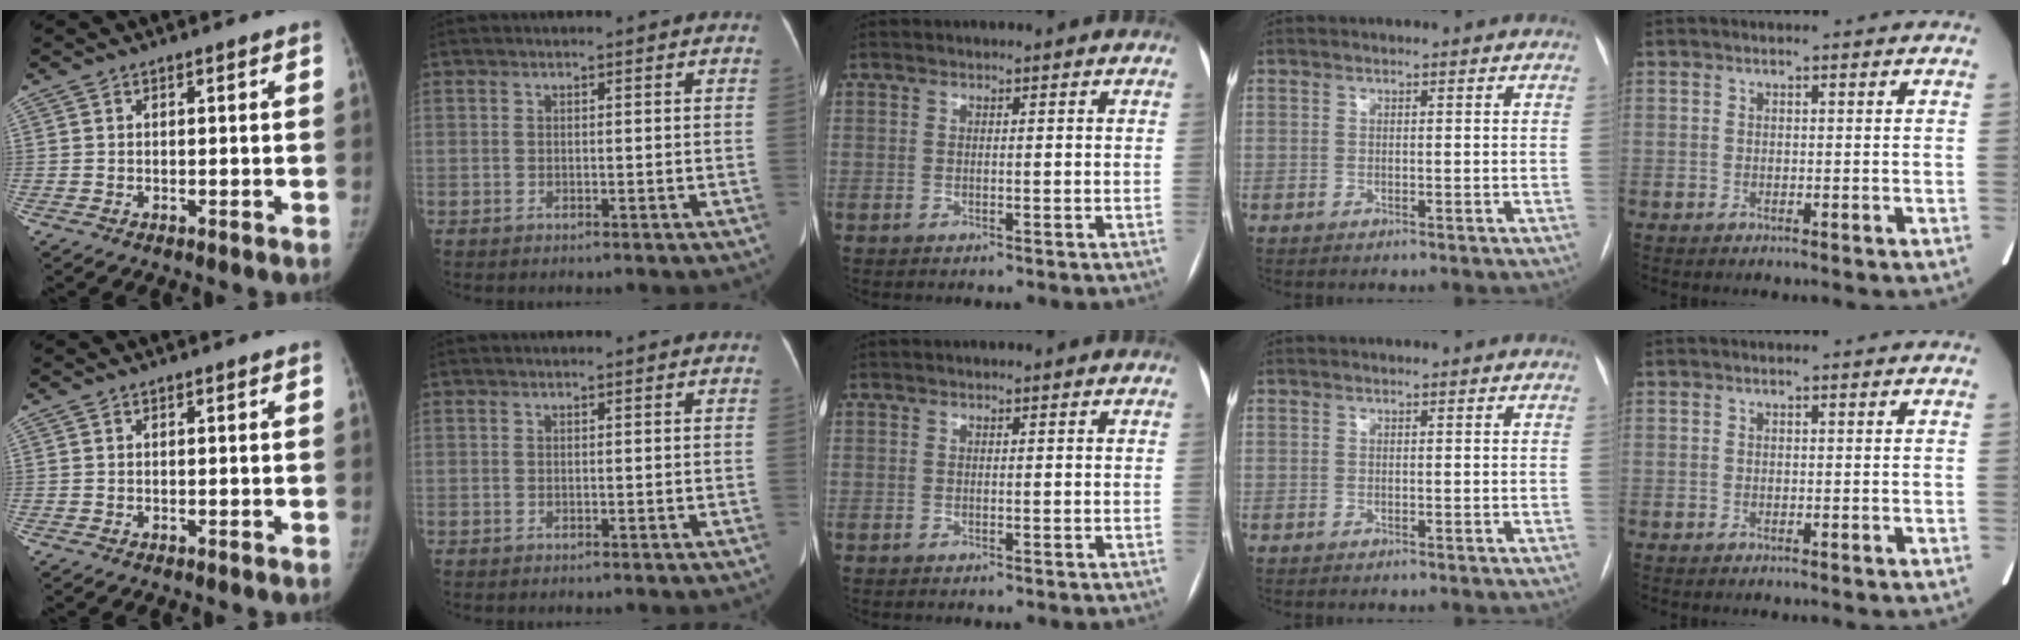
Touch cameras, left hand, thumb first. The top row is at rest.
{}